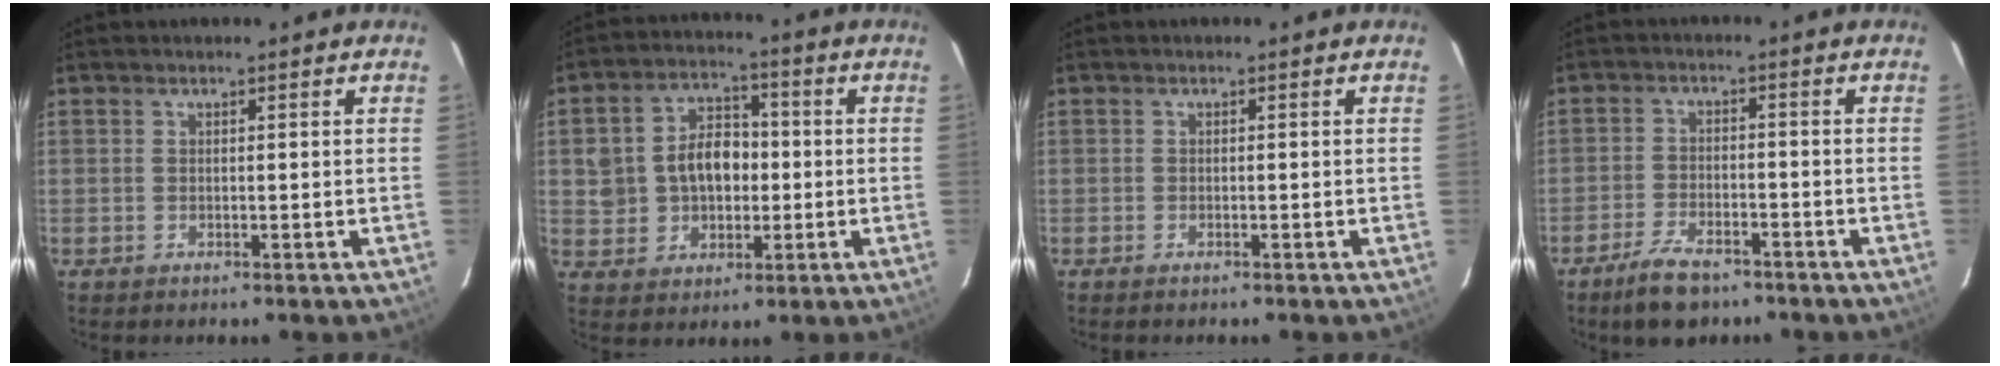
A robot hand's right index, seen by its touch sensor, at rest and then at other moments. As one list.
[{"total": 10.0, "force": [0.2, 7.9, 6.1], "torque": [-0.129, 0.029, 0.017]}, {"total": 0.7, "force": [-0.6, 0.2, 0.2], "torque": [-0.006, -0.001, -0.013]}, {"total": 7.3, "force": [-5.5, 2.9, 3.8], "torque": [-0.095, -0.002, -0.095]}]